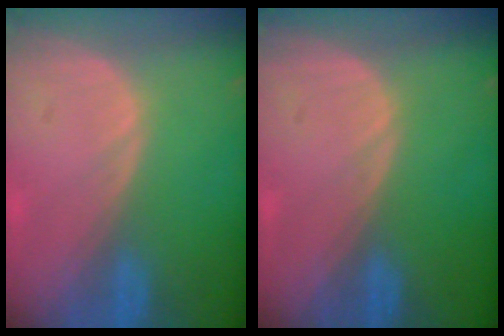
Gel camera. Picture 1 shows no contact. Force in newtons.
{"total": 0.0}